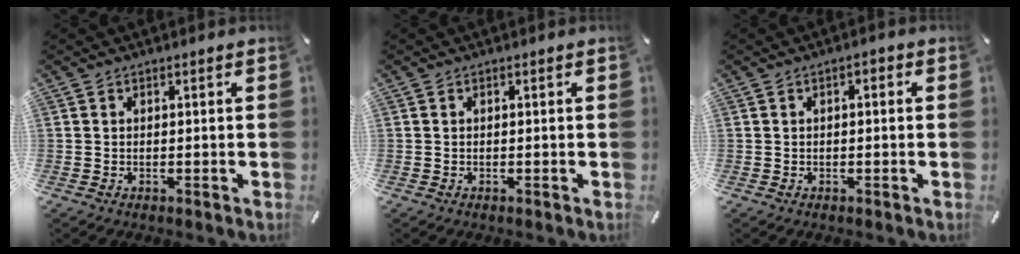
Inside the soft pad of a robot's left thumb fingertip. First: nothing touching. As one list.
[{"total": 0.0}, {"total": 1.3, "force": [-0.5, 0.6, 1.1], "torque": [-0.018, 0.004, -0.010]}]